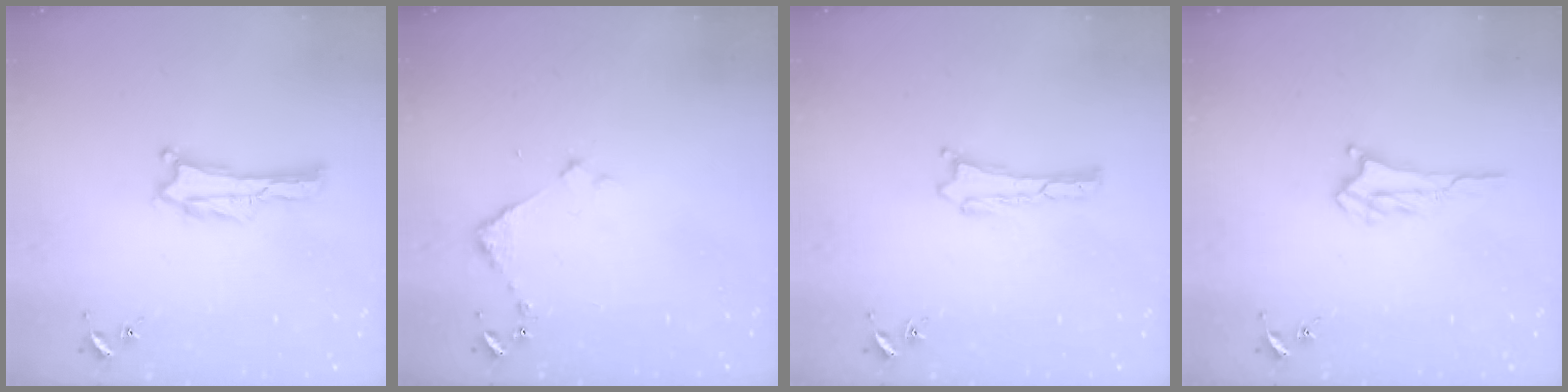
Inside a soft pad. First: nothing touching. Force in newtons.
{"total": 2.9, "press": 2.9, "slide": 0.3}
{"total": 0.0}
{"total": 1.7, "press": 1.7, "slide": 0.2}